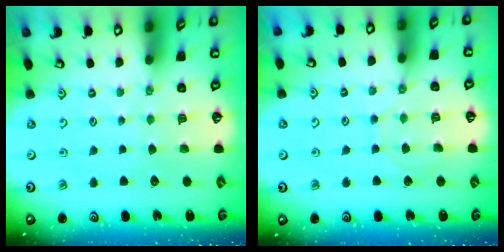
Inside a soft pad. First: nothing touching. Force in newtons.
{"total": 3.0, "press": 2.9, "slide": 0.4}